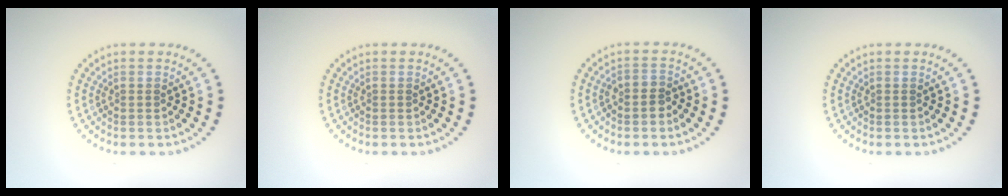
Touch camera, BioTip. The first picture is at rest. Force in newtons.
{"total": 0.0}
{"total": 1.3, "press": 1.1, "slide": 0.7}
{"total": 0.0}